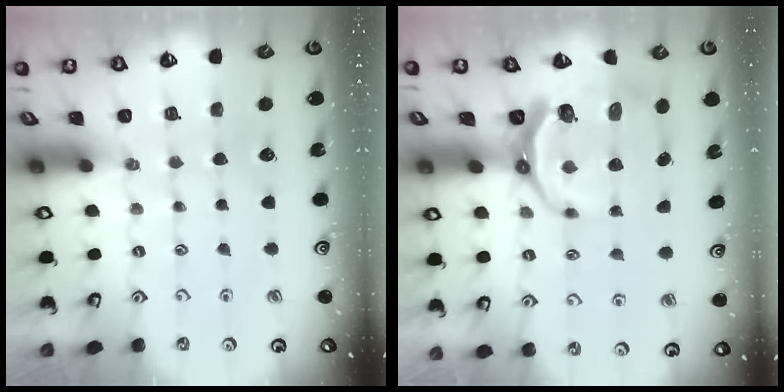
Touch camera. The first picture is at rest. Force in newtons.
{"total": 9.1, "press": 8.1, "slide": 4.1}